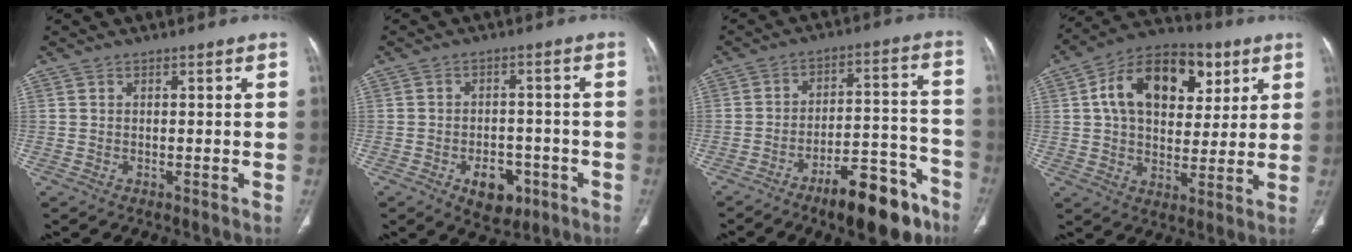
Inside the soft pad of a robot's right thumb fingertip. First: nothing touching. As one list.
[{"total": 9.5, "force": [-4.8, 6.0, 5.6], "torque": [-0.047, 0.030, -0.064]}, {"total": 19.1, "force": [-13.0, 6.3, 12.4], "torque": [-0.128, 0.105, -0.199]}, {"total": 19.0, "force": [6.2, 12.2, 13.1], "torque": [-0.177, 0.005, 0.093]}]